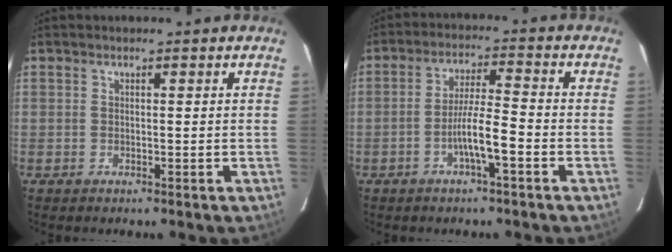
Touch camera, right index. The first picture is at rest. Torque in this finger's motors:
{"motor_torque": [0.89, -0.68, 0.66, 0.16]}